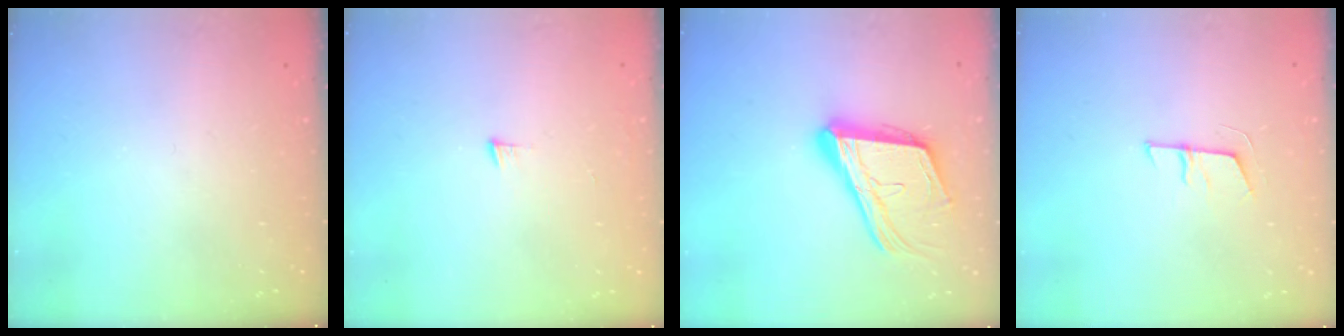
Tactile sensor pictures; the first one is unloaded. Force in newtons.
{"total": 3.6, "press": 3.6, "slide": 0.5}
{"total": 19.3, "press": 18.8, "slide": 4.6}
{"total": 5.7, "press": 5.6, "slide": 1.0}